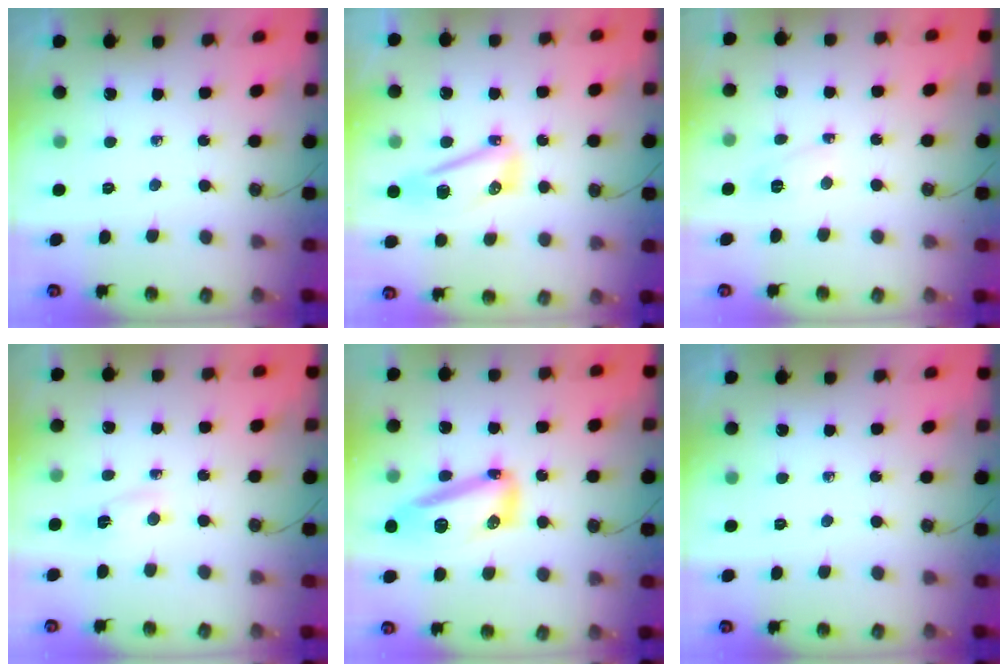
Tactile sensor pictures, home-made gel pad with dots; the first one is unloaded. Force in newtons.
{"total": 10.8, "press": 10.8, "slide": 1.3}
{"total": 3.9, "press": 3.9, "slide": 0.4}
{"total": 2.6, "press": 2.3, "slide": 1.1}
{"total": 16.5, "press": 15.1, "slide": 6.5}
{"total": 0.0}